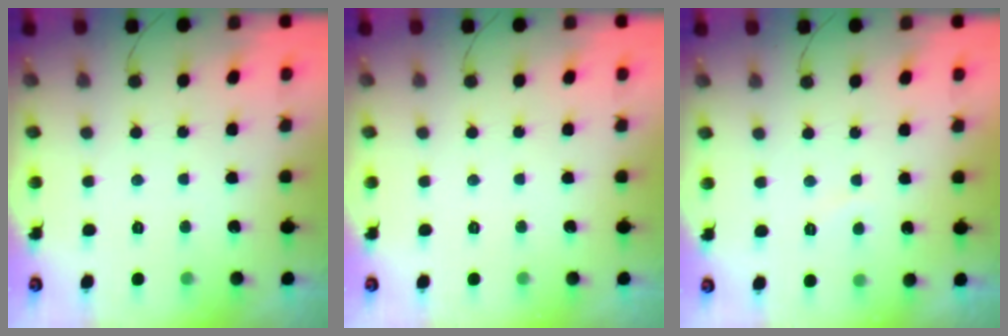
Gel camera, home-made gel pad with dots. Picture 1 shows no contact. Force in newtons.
{"total": 0.0}
{"total": 1.9, "press": 1.8, "slide": 0.6}